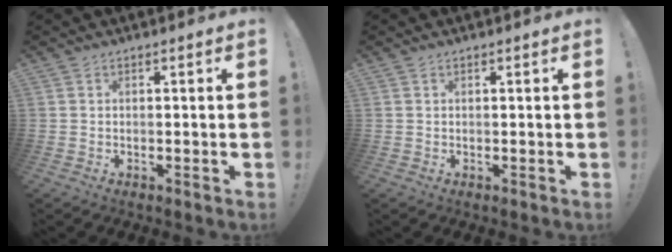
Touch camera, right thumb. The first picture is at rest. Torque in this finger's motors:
{"motor_torque": [-0.03, 0.11, -0.18, 0.09, 0.03]}